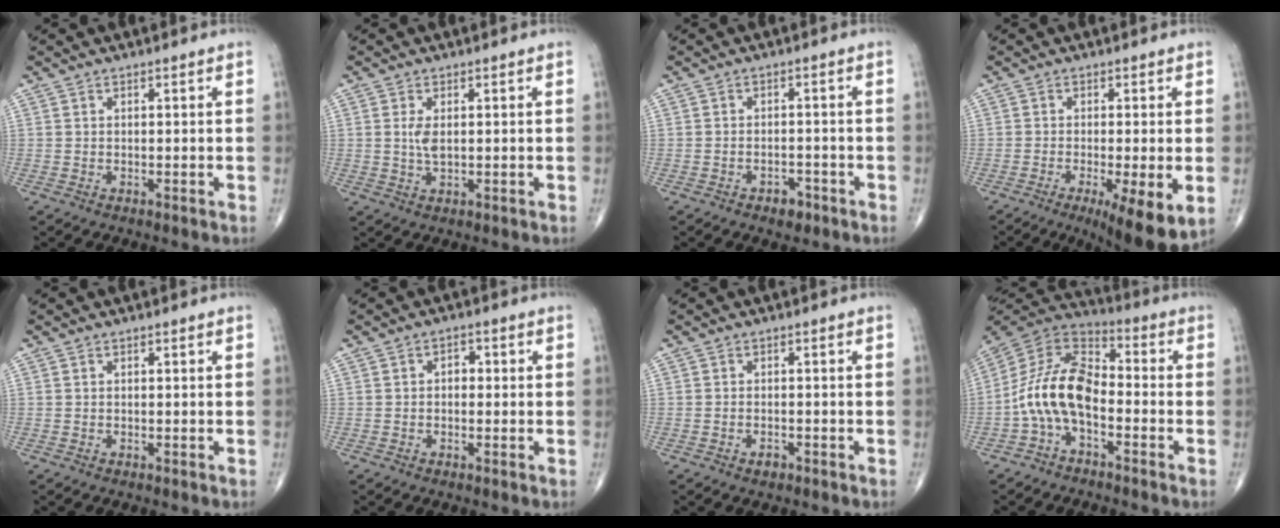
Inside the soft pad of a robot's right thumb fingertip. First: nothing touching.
{"total": 2.7, "force": [0.4, 1.2, 2.4], "torque": [-0.050, -0.004, 0.011]}
{"total": 2.8, "force": [-1.9, 1.7, 1.4], "torque": [-0.013, 0.013, -0.022]}
{"total": 10.4, "force": [-3.6, 2.4, 9.4], "torque": [-0.145, -0.021, -0.052]}
{"total": 0.0}
{"total": 2.0, "force": [0.0, 1.5, 1.4], "torque": [-0.011, 0.010, -0.005]}
{"total": 1.4, "force": [-0.9, 0.8, 0.7], "torque": [-0.013, 0.005, -0.012]}
{"total": 13.1, "force": [-3.5, 7.2, 10.4], "torque": [-0.196, 0.058, -0.078]}